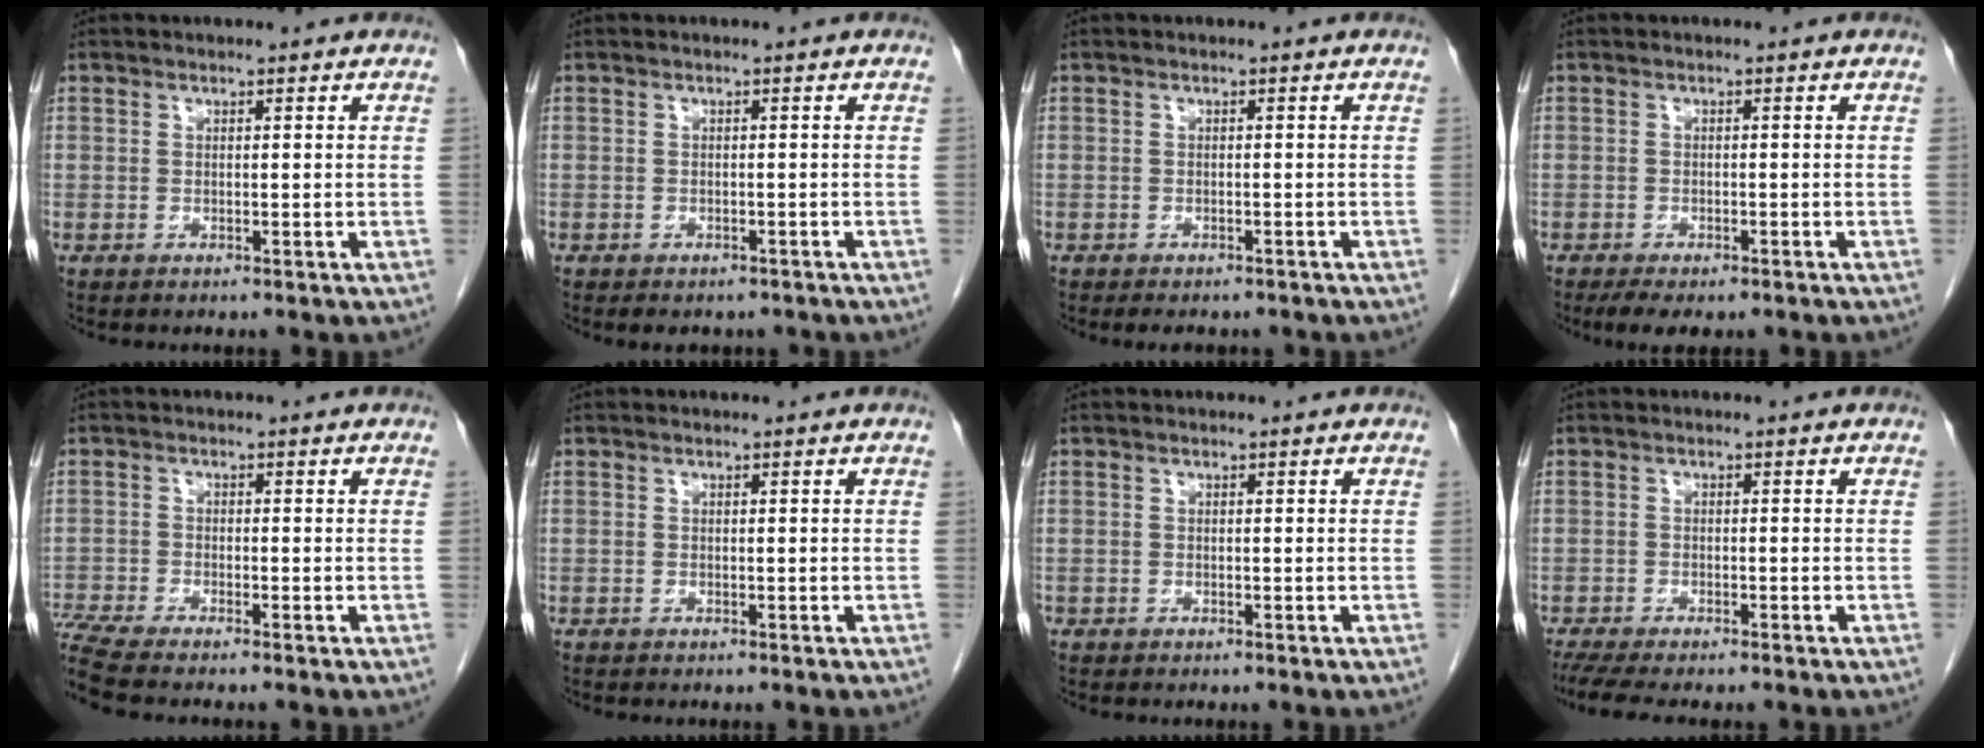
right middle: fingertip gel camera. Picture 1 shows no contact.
{"total": 4.2, "force": [-3.5, 1.9, 1.4], "torque": [-0.013, -0.001, -0.038]}
{"total": 4.2, "force": [-3.5, 1.6, 1.6], "torque": [-0.017, -0.005, -0.040]}
{"total": 4.8, "force": [-3.6, 1.6, 2.8], "torque": [-0.045, -0.011, -0.050]}
{"total": 6.0, "force": [-5.4, -0.7, 2.3], "torque": [-0.055, -0.013, -0.104]}
{"total": 0.0}
{"total": 0.0}
{"total": 7.1, "force": [-5.9, 1.1, 3.8], "torque": [-0.056, -0.011, -0.092]}